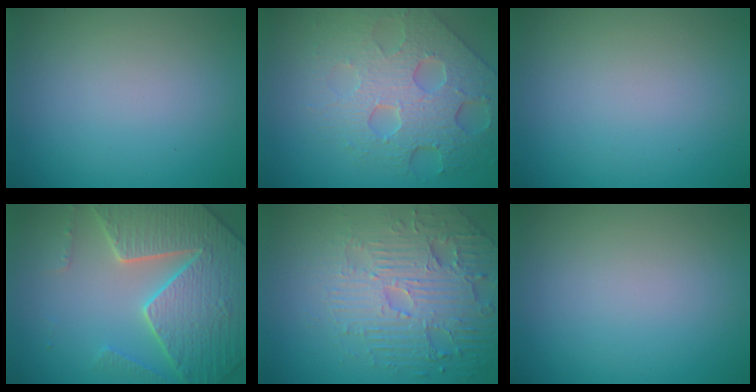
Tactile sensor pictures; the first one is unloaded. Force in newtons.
{"total": 8.2, "press": 5.5, "slide": 6.0}
{"total": 0.0}
{"total": 7.5, "press": 7.3, "slide": 1.9}
{"total": 6.2, "press": 5.0, "slide": 3.7}
{"total": 0.0}